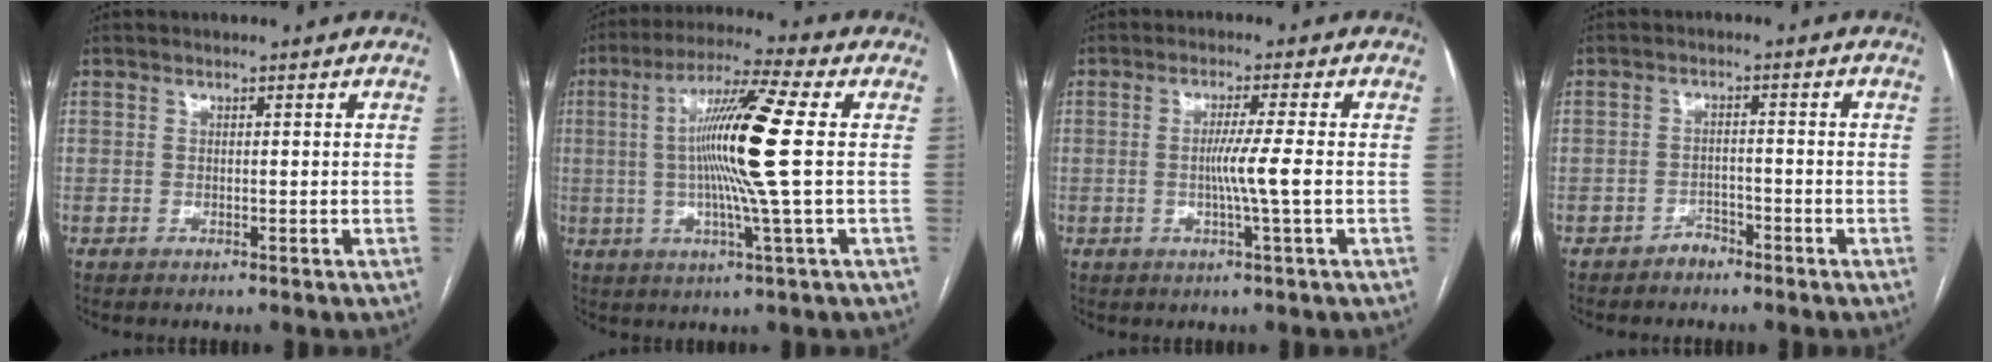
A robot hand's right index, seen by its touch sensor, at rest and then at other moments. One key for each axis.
{"total": 13.5, "fx": 0.8, "fy": -1.3, "fz": 13.4, "tx": -0.247, "ty": -0.001, "tz": 0.007}
{"total": 4.7, "fx": -0.6, "fy": -1.2, "fz": 4.5, "tx": -0.078, "ty": -0.007, "tz": -0.010}
{"total": 2.2, "fx": -1.8, "fy": 1.2, "fz": 0.4, "tx": -0.004, "ty": 0.006, "tz": -0.028}